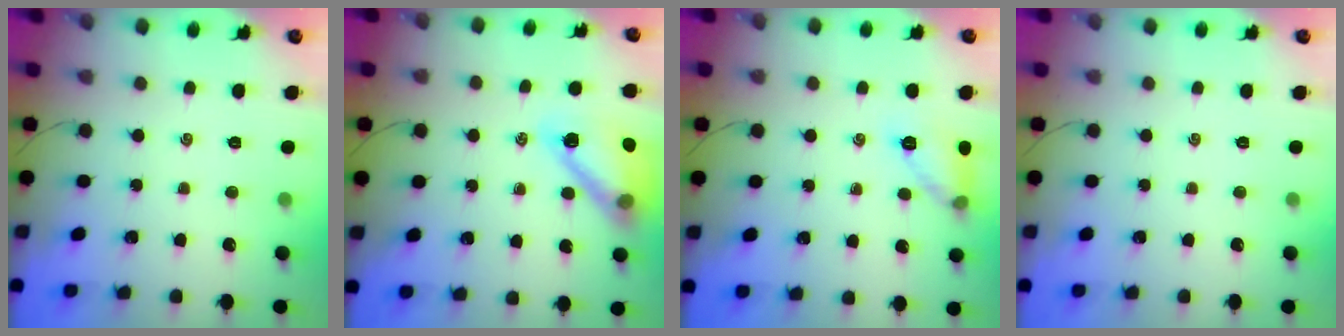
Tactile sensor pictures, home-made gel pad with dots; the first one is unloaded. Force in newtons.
{"total": 16.6, "press": 16.5, "slide": 2.1}
{"total": 9.4, "press": 9.3, "slide": 0.9}
{"total": 0.0}